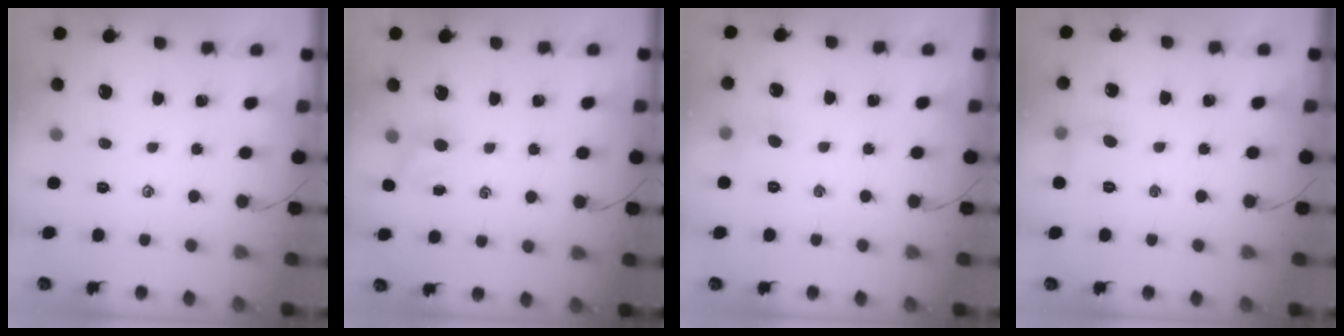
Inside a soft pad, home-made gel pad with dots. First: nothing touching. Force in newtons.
{"total": 3.5, "press": 3.4, "slide": 1.1}
{"total": 4.2, "press": 3.9, "slide": 1.4}
{"total": 5.4, "press": 5.2, "slide": 1.7}